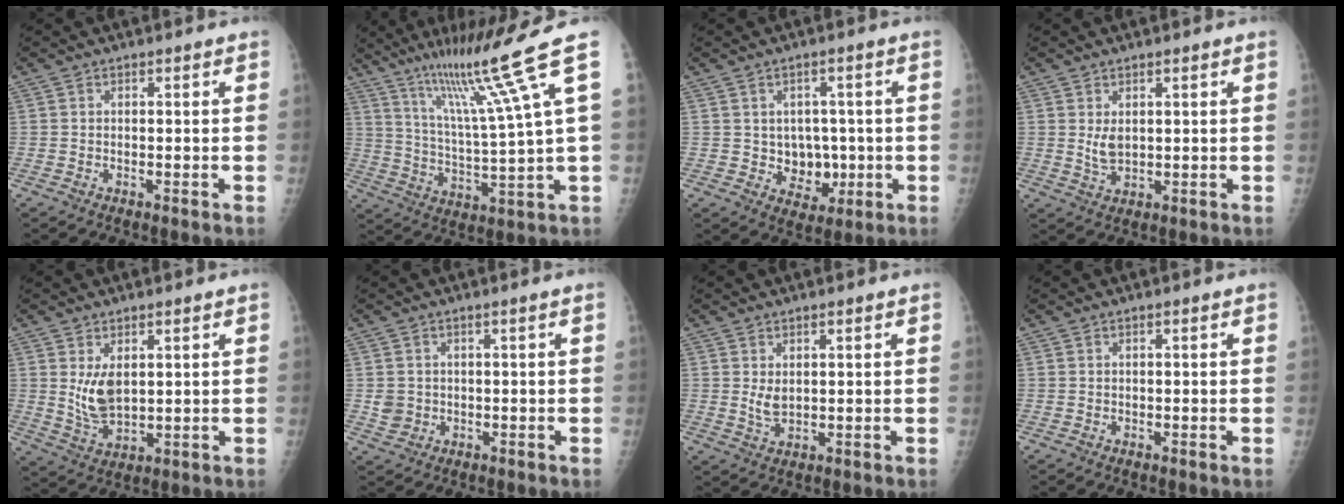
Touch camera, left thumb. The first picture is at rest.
{"total": 14.2, "force": [8.6, -1.5, 11.2], "torque": [-0.181, -0.044, 0.149]}
{"total": 6.9, "force": [-0.4, 5.6, 3.9], "torque": [-0.017, 0.000, 0.007]}
{"total": 3.3, "force": [1.0, 1.8, 2.6], "torque": [-0.043, -0.014, 0.026]}
{"total": 6.5, "force": [1.9, 3.4, 5.2], "torque": [-0.090, -0.020, 0.048]}
{"total": 2.4, "force": [0.0, 2.1, 1.1], "torque": [-0.015, 0.006, 0.008]}
{"total": 3.0, "force": [1.0, 1.5, 2.4], "torque": [-0.040, -0.013, 0.024]}
{"total": 0.0}